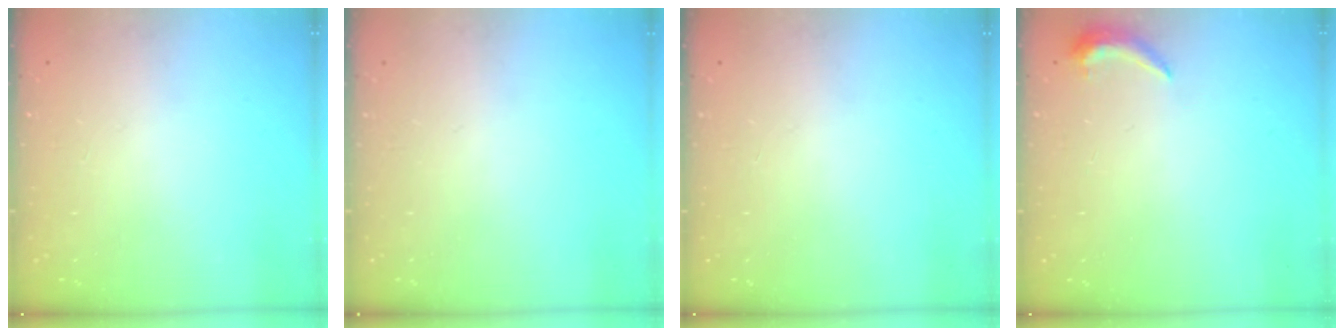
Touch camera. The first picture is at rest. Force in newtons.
{"total": 0.0}
{"total": 0.0}
{"total": 5.1, "press": 5.1, "slide": 0.8}